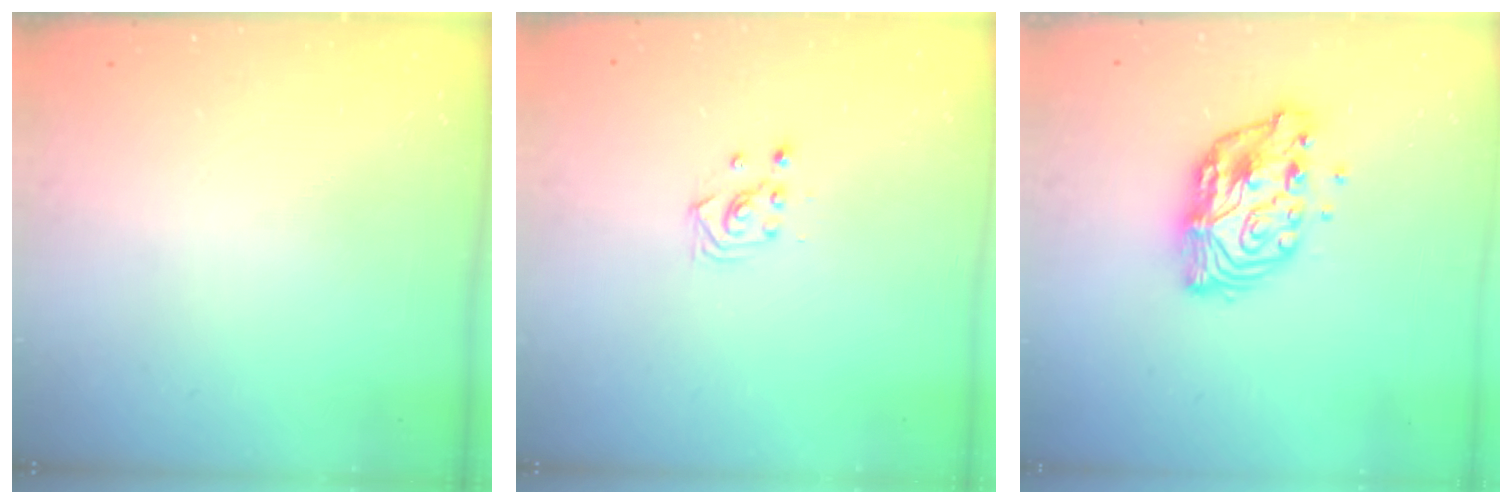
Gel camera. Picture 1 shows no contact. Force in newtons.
{"total": 3.4, "press": 3.4, "slide": 0.2}
{"total": 11.0, "press": 10.9, "slide": 0.9}